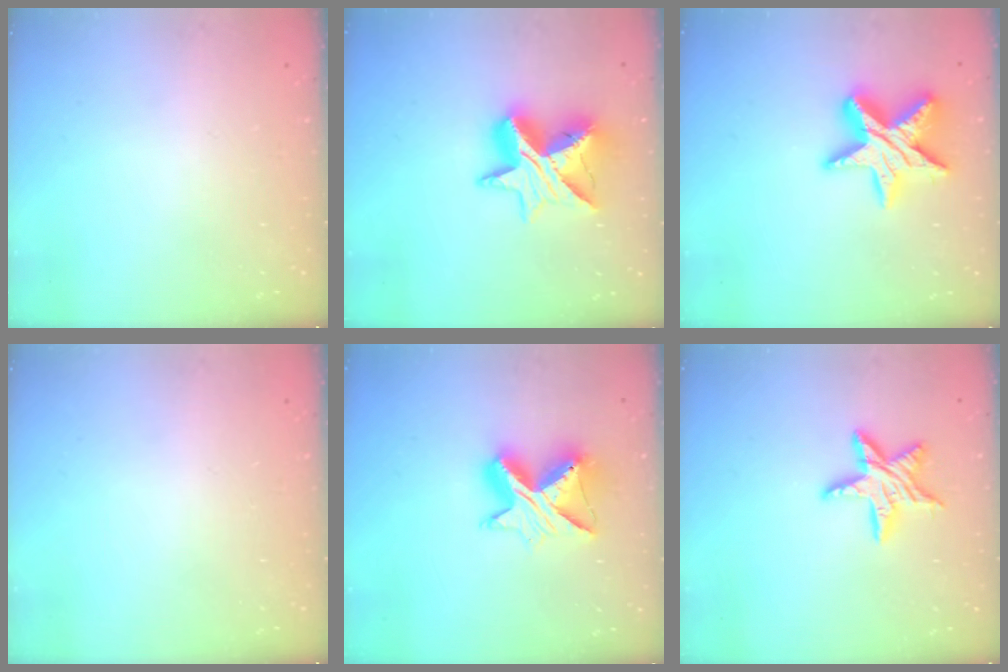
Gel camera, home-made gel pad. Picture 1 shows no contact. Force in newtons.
{"total": 13.4, "press": 13.3, "slide": 1.0}
{"total": 15.8, "press": 15.8, "slide": 1.2}
{"total": 0.0}
{"total": 11.8, "press": 11.7, "slide": 1.1}
{"total": 11.6, "press": 11.6, "slide": 0.9}